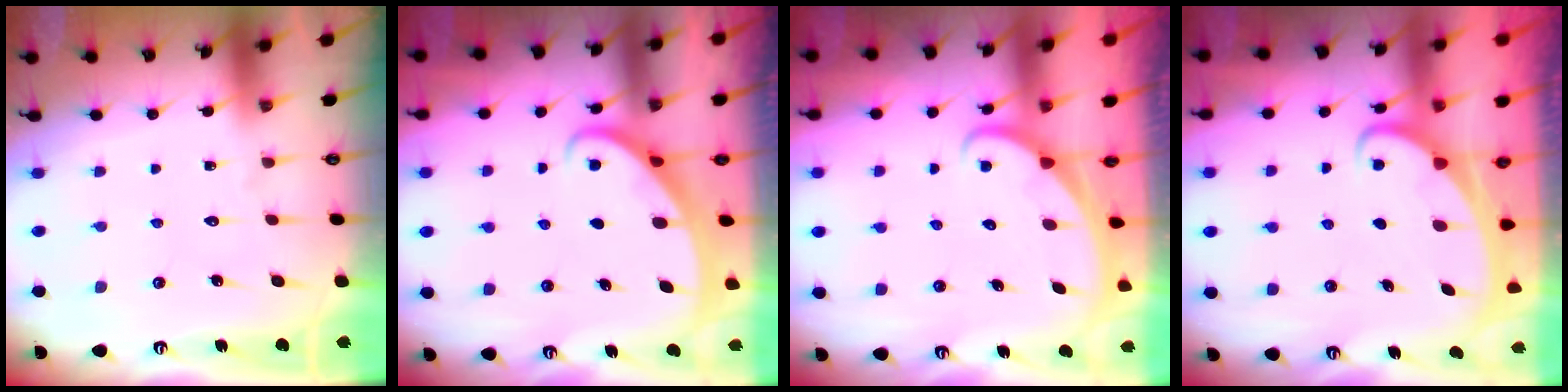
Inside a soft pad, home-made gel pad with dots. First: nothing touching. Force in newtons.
{"total": 2.2, "press": 2.2, "slide": 0.2}
{"total": 1.9, "press": 1.9, "slide": 0.0}
{"total": 1.9, "press": 1.9, "slide": 0.2}